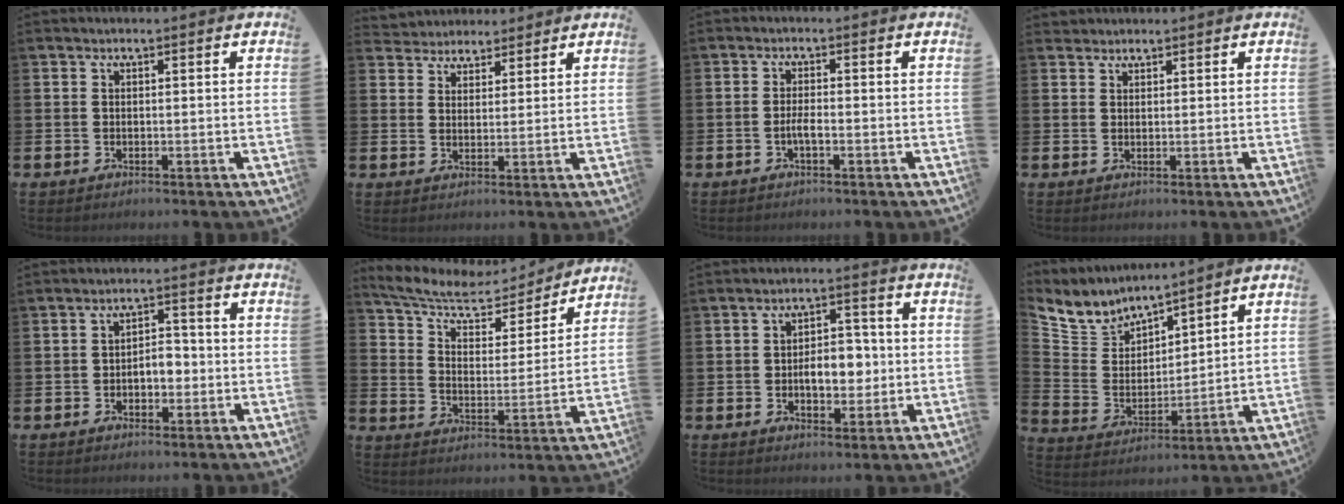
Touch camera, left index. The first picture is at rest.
{"total": 4.1, "force": [3.8, 1.3, -0.7], "torque": [-0.006, -0.016, 0.071]}
{"total": 1.7, "force": [-0.7, 0.4, 1.5], "torque": [-0.026, 0.000, -0.013]}
{"total": 1.6, "force": [1.5, 0.5, -0.2], "torque": [0.009, 0.000, 0.027]}
{"total": 3.1, "force": [-0.9, 2.2, 2.0], "torque": [-0.032, 0.006, -0.025]}
{"total": 8.3, "force": [7.1, 3.0, 3.0], "torque": [-0.092, -0.047, 0.118]}
{"total": 5.6, "force": [-0.6, 3.7, 4.2], "torque": [-0.058, 0.002, -0.022]}
{"total": 7.4, "force": [6.9, 2.8, 0.0], "torque": [-0.056, -0.061, 0.125]}